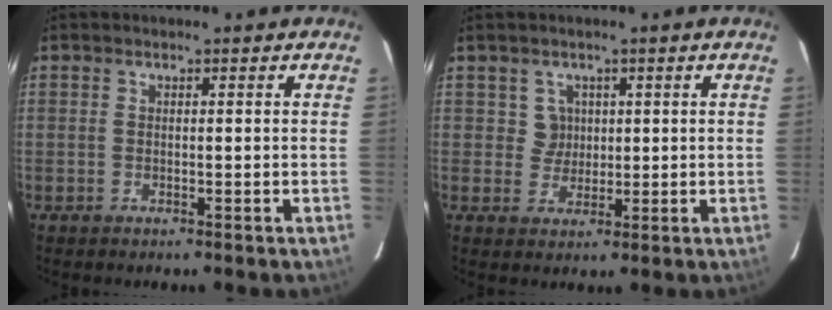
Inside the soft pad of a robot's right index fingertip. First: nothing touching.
{"total": 3.3, "force": [1.0, 3.1, 0.0], "torque": [0.008, 0.011, 0.016]}